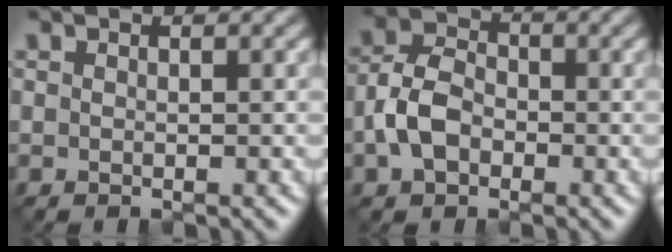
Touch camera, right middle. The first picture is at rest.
{"total": 4.0, "force": [-1.5, 2.8, 2.5], "torque": [-0.047, 0.006, -0.037]}